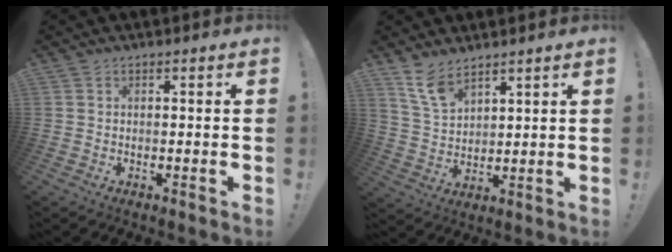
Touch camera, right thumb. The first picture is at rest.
{"total": 8.4, "force": [6.5, 3.4, 4.1], "torque": [-0.085, -0.032, 0.126]}